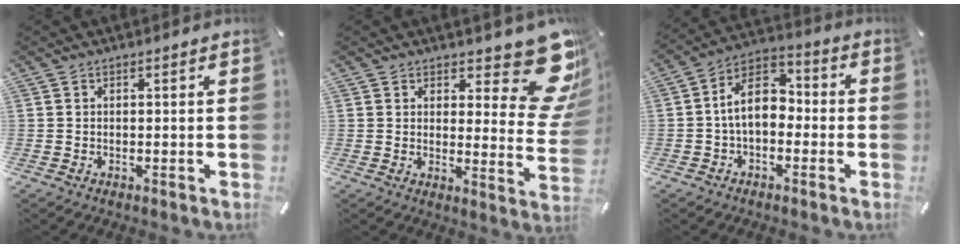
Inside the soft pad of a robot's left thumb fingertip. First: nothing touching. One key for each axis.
{"total": 15.0, "fx": 9.3, "fy": 6.4, "fz": 9.8, "tx": -0.110, "ty": -0.086, "tz": 0.161}
{"total": 10.3, "fx": -0.7, "fy": 6.7, "fz": 7.8, "tx": -0.153, "ty": 0.011, "tz": -0.012}